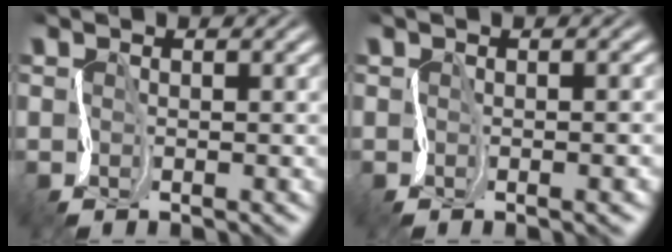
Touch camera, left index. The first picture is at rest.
{"total": 3.2, "force": [-0.4, 1.3, 2.9], "torque": [-0.013, 0.005, -0.001]}